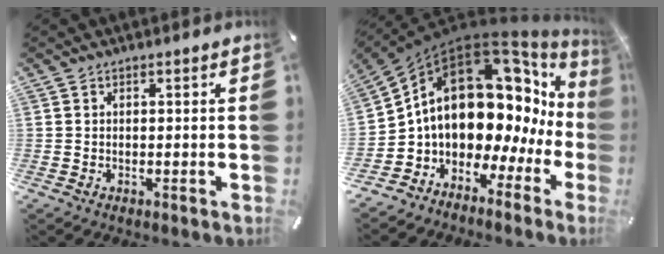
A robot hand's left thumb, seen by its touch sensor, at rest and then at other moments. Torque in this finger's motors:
{"motor_torque": [2.05, 2.72, 0.82, 0.37, 0.43]}